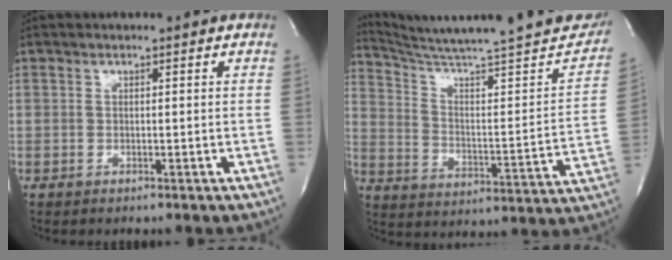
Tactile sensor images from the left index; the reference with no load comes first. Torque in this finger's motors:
{"motor_torque": [0.17, -0.44, 0.08, 0.04]}